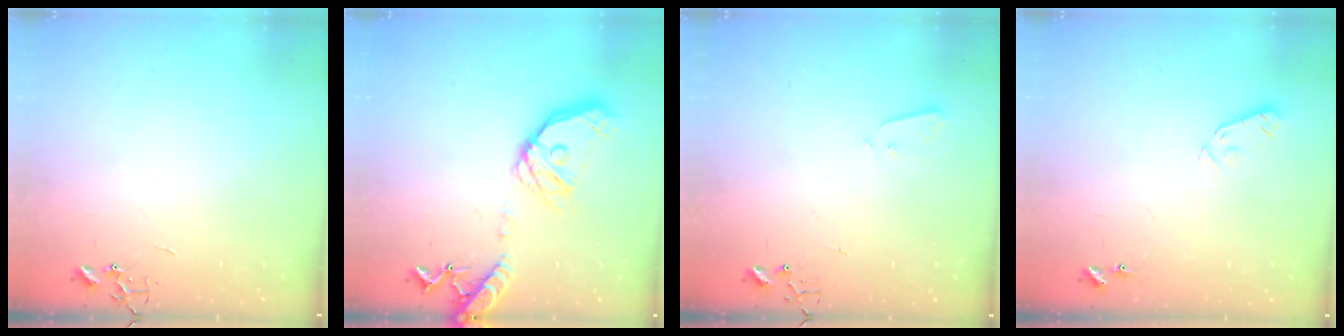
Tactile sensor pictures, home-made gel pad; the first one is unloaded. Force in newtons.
{"total": 17.9, "press": 17.7, "slide": 2.6}
{"total": 2.1, "press": 2.0, "slide": 0.4}
{"total": 3.7, "press": 3.6, "slide": 0.9}